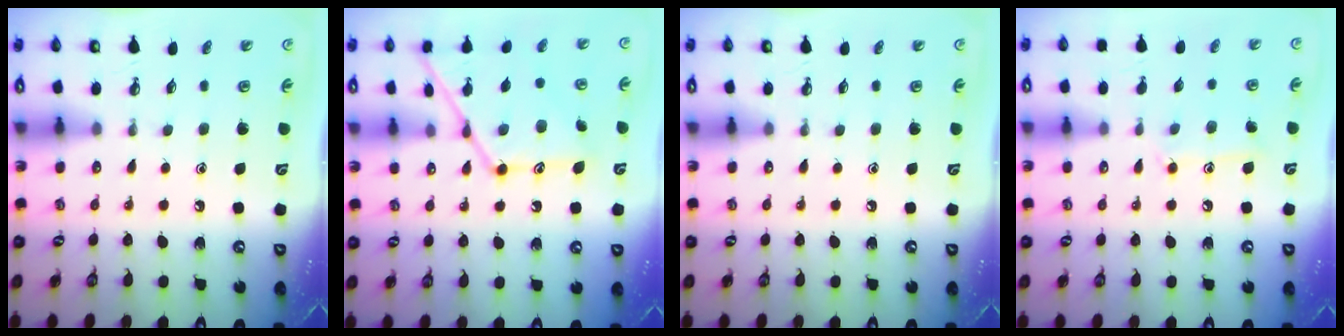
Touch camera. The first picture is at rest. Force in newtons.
{"total": 15.0, "press": 15.0, "slide": 0.9}
{"total": 0.0}
{"total": 8.9, "press": 8.8, "slide": 0.6}